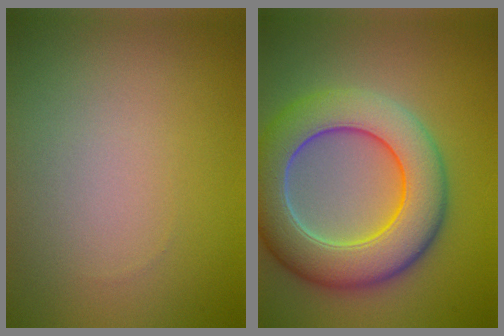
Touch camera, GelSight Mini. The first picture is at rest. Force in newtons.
{"total": 9.7, "press": 9.7, "slide": 0.7}